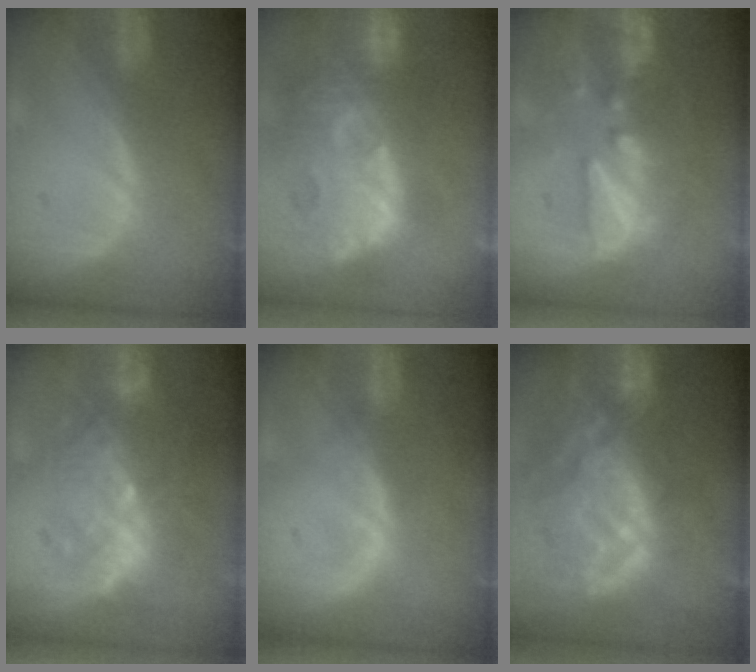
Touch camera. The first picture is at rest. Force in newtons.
{"total": 13.5, "press": 12.3, "slide": 5.5}
{"total": 8.1, "press": 7.9, "slide": 1.9}
{"total": 9.4, "press": 8.9, "slide": 2.8}
{"total": 0.9, "press": 0.9, "slide": 0.2}
{"total": 12.1, "press": 11.0, "slide": 5.2}